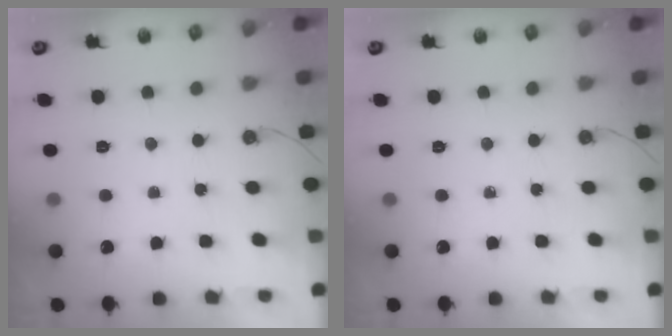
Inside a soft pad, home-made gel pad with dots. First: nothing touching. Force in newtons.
{"total": 0.0}